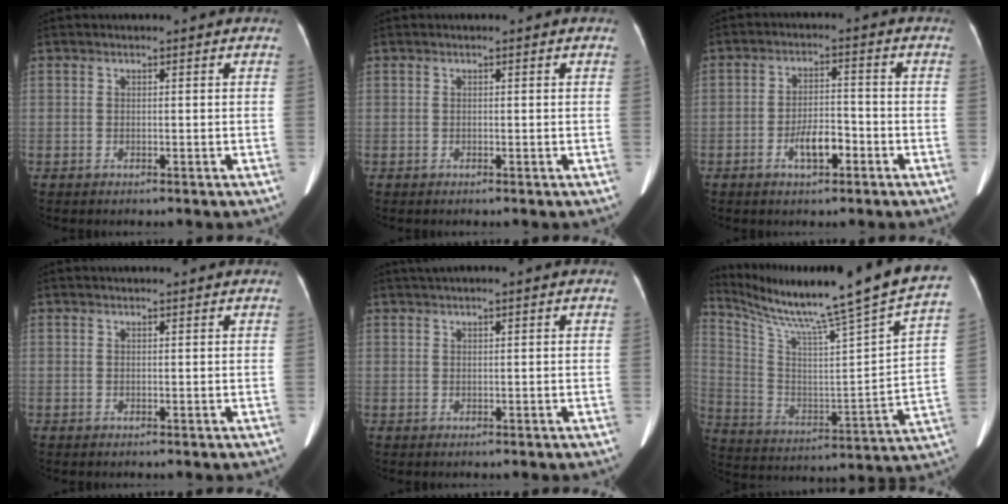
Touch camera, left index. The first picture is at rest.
{"total": 0.0}
{"total": 5.0, "force": [-2.4, 1.8, 3.9], "torque": [-0.076, 0.005, -0.043]}
{"total": 2.0, "force": [1.8, 0.4, 0.7], "torque": [-0.011, 0.025, 0.023]}
{"total": 1.9, "force": [1.4, 0.0, 1.3], "torque": [-0.021, 0.023, 0.027]}
{"total": 27.9, "force": [23.0, -0.7, 15.8], "torque": [-0.279, -0.061, 0.340]}